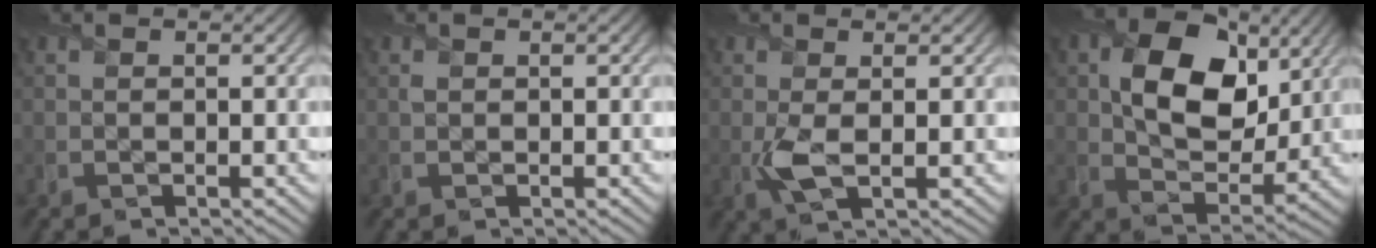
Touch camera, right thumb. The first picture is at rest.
{"total": 0.6, "force": [0.3, 0.5, 0.1], "torque": [-0.005, -0.004, 0.007]}
{"total": 3.1, "force": [-0.1, 1.3, 2.8], "torque": [-0.070, -0.004, -0.005]}
{"total": 11.5, "force": [3.4, 7.8, 7.7], "torque": [-0.136, -0.002, 0.052]}